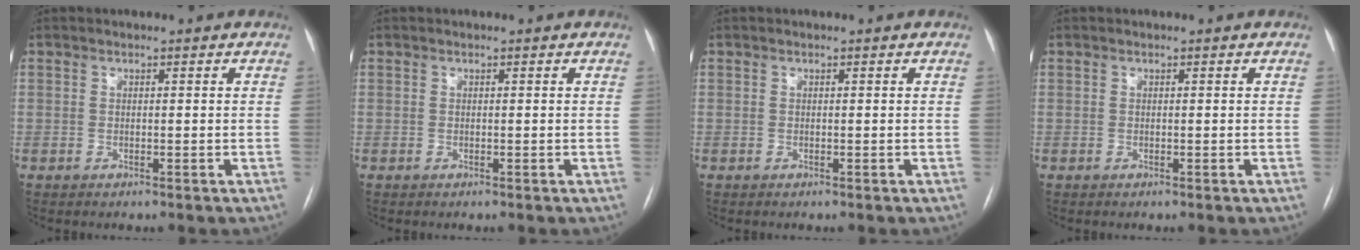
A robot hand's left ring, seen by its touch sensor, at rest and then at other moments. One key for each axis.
{"total": 0.0}
{"total": 0.0}
{"total": 0.0}